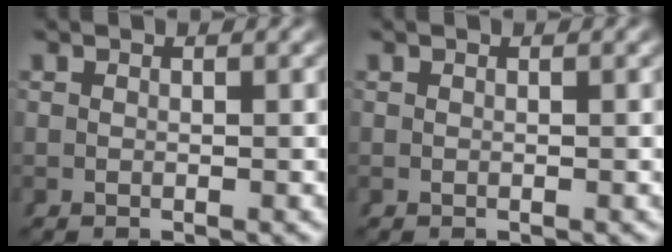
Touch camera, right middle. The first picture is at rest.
{"total": 0.0}